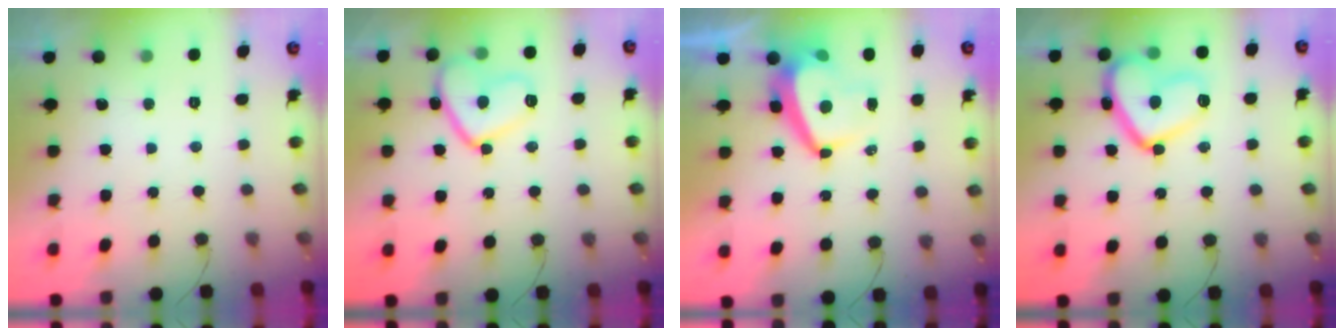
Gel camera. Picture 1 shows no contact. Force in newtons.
{"total": 12.5, "press": 12.4, "slide": 1.4}
{"total": 9.1, "press": 9.1, "slide": 1.2}
{"total": 16.8, "press": 16.7, "slide": 1.4}